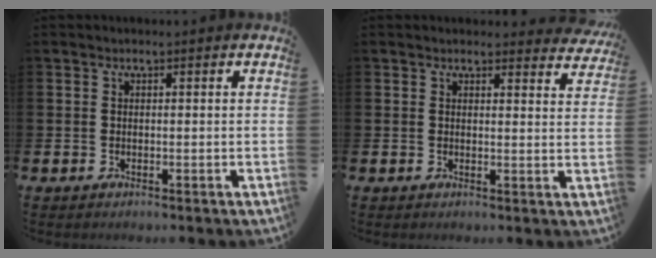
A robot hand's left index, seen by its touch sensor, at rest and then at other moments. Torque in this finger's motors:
{"motor_torque": [0.86, -1.28, 0.39, 0.00]}